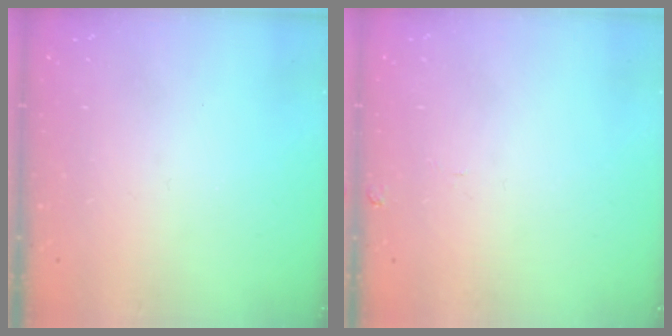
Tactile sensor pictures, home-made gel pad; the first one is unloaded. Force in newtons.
{"total": 1.3, "press": 1.3, "slide": 0.3}